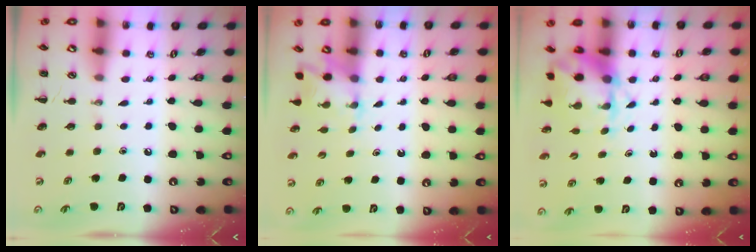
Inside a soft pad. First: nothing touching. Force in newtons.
{"total": 2.5, "press": 2.4, "slide": 0.9}
{"total": 4.8, "press": 4.8, "slide": 0.7}